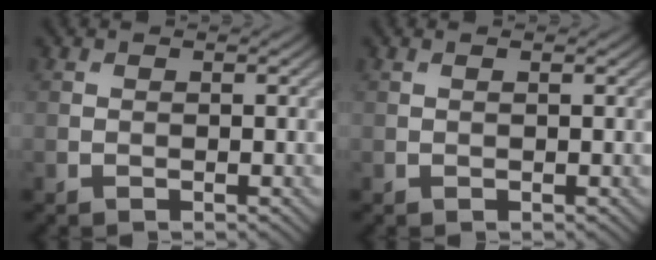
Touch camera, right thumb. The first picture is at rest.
{"total": 0.0}